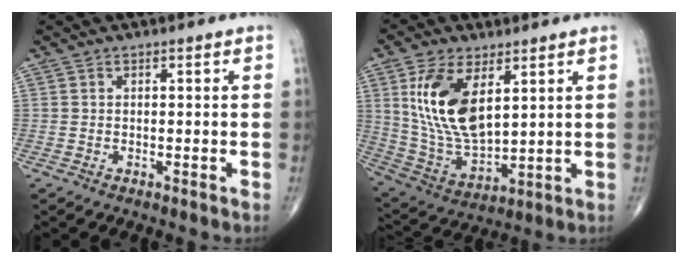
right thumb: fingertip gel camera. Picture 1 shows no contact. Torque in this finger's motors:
{"motor_torque": [0.85, 3.72, 1.46, 0.12, 0.51]}